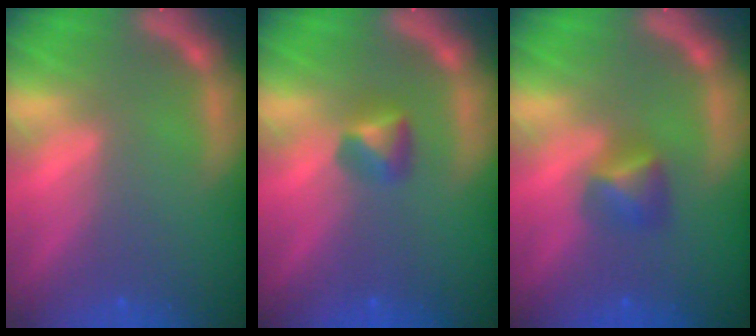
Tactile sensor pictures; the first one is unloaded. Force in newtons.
{"total": 1.9}
{"total": 2.4}